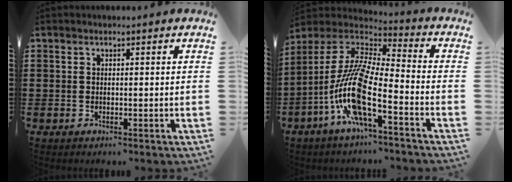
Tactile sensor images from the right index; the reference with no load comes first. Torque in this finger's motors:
{"motor_torque": [2.00, 0.14, 1.05, 0.21]}